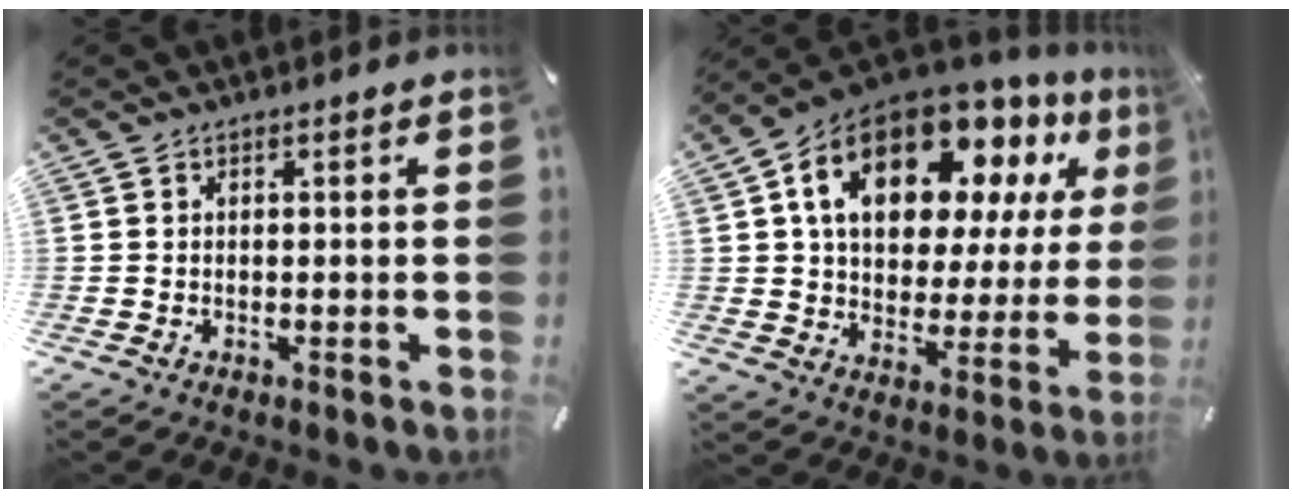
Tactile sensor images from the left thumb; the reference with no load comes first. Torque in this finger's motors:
{"motor_torque": [2.49, 2.51, 1.61, -1.16, 0.37]}